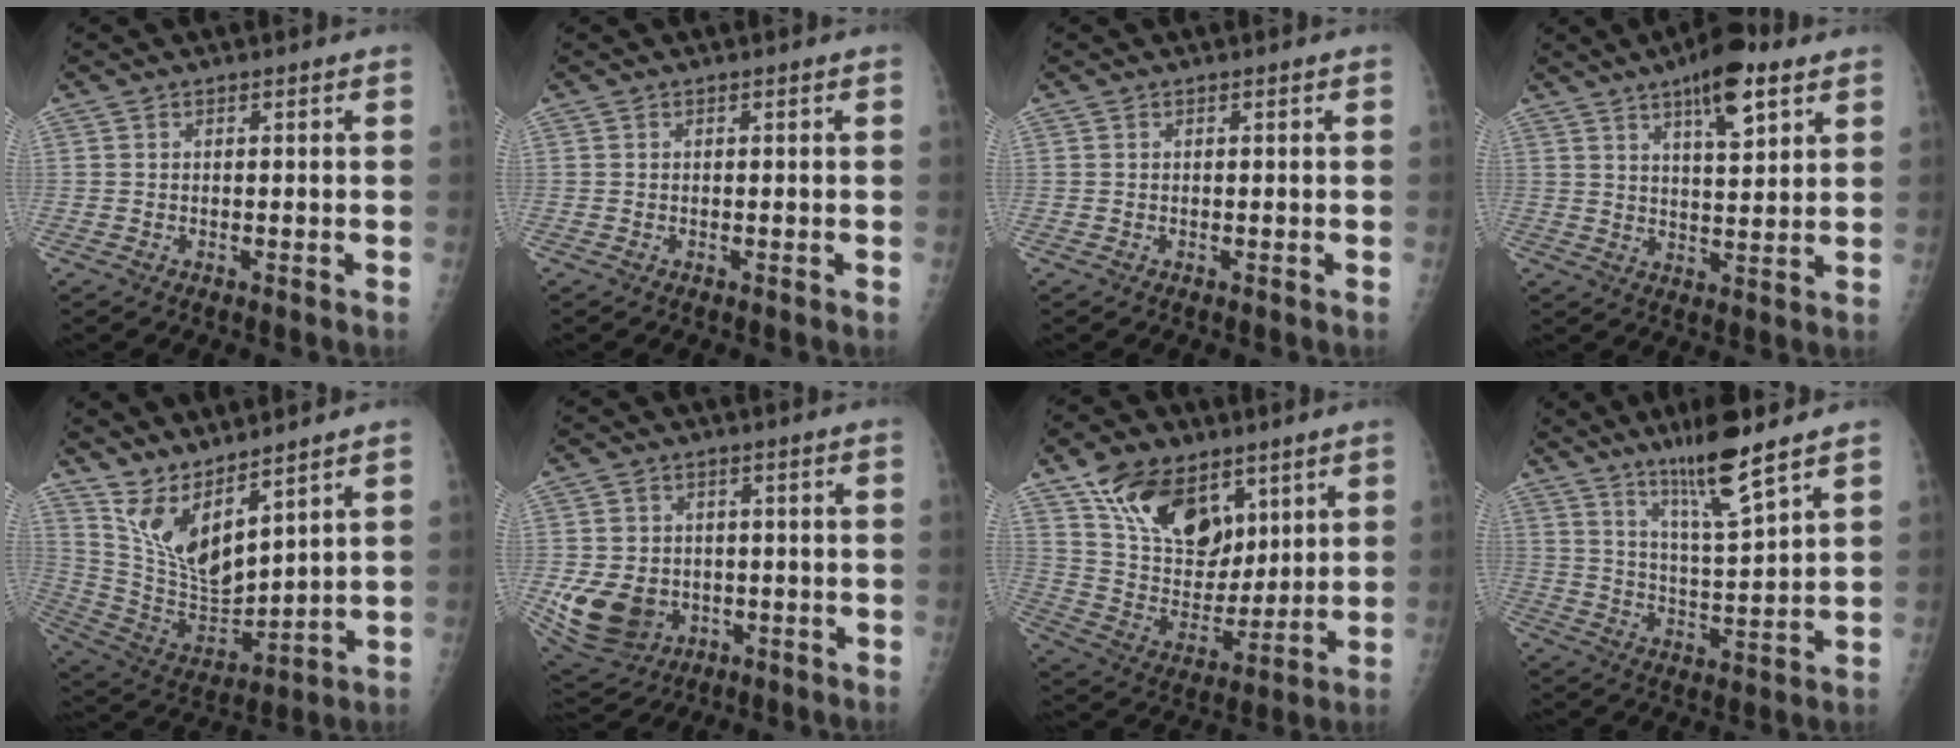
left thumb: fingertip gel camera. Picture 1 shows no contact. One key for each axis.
{"total": 0.0}
{"total": 0.0}
{"total": 10.6, "fx": 6.1, "fy": 3.2, "fz": 8.0, "tx": -0.109, "ty": -0.027, "tz": 0.094}
{"total": 14.2, "fx": 10.7, "fy": 2.7, "fz": 9.0, "tx": -0.162, "ty": -0.074, "tz": 0.231}
{"total": 13.3, "fx": -2.6, "fy": 11.0, "fz": 7.1, "tx": -0.132, "ty": 0.002, "tz": -0.021}
{"total": 18.0, "fx": 10.3, "fy": 11.2, "fz": 9.6, "tx": -0.119, "ty": -0.052, "tz": 0.193}
{"total": 11.4, "fx": 8.2, "fy": 0.5, "fz": 7.9, "tx": -0.138, "ty": -0.059, "tz": 0.149}